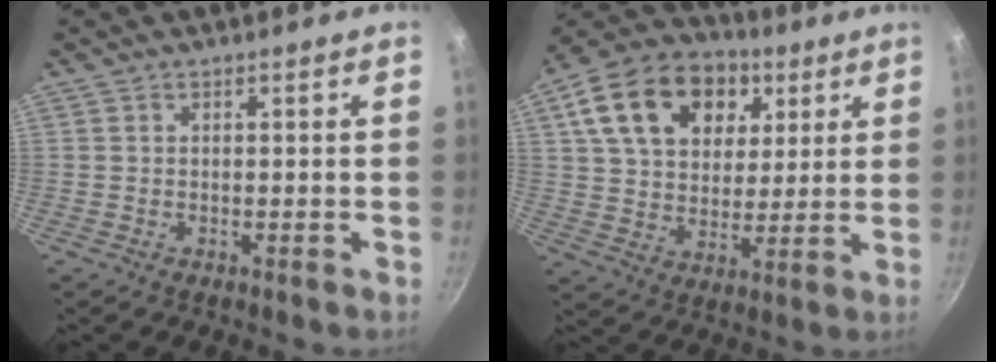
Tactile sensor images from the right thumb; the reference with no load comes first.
{"total": 20.9, "force": [8.0, 14.7, 12.4], "torque": [-0.199, 0.002, 0.130]}